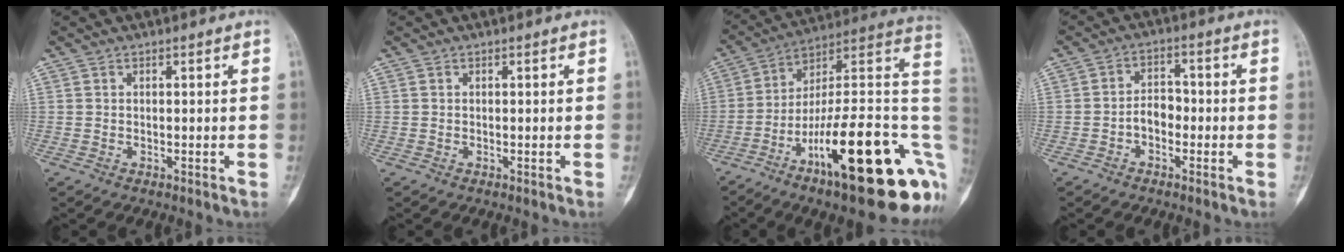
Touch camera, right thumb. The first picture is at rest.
{"total": 0.0}
{"total": 29.7, "force": [-9.4, 8.3, 26.9], "torque": [-0.309, 0.064, -0.144]}
{"total": 4.4, "force": [-1.5, 3.1, 2.7], "torque": [-0.027, 0.023, -0.036]}